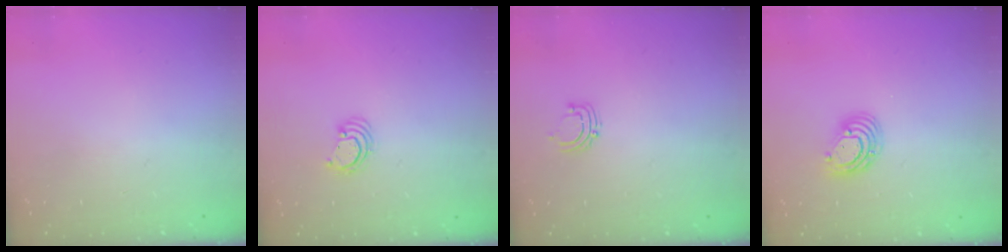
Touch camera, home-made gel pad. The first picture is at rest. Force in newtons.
{"total": 2.2, "press": 2.2, "slide": 0.2}
{"total": 4.1, "press": 4.0, "slide": 0.4}
{"total": 7.9, "press": 7.8, "slide": 1.5}